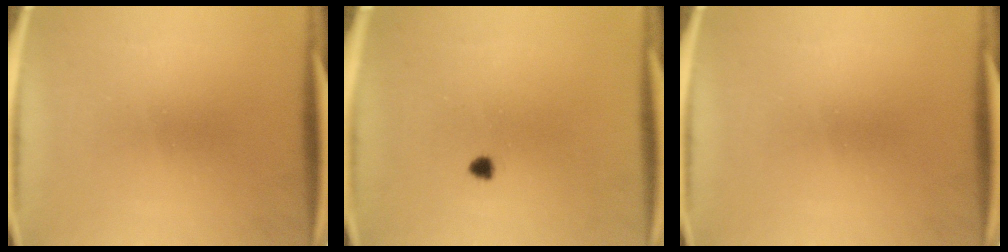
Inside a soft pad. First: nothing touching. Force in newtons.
{"total": 1.2}
{"total": 0.0}